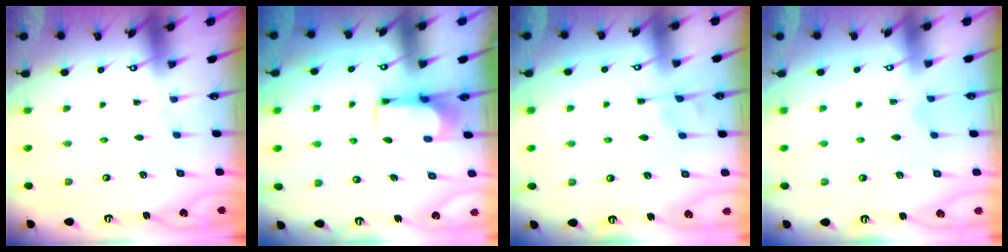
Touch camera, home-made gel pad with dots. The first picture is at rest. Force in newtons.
{"total": 1.7, "press": 1.6, "slide": 0.5}
{"total": 2.0, "press": 1.5, "slide": 1.3}
{"total": 1.2, "press": 0.3, "slide": 1.1}